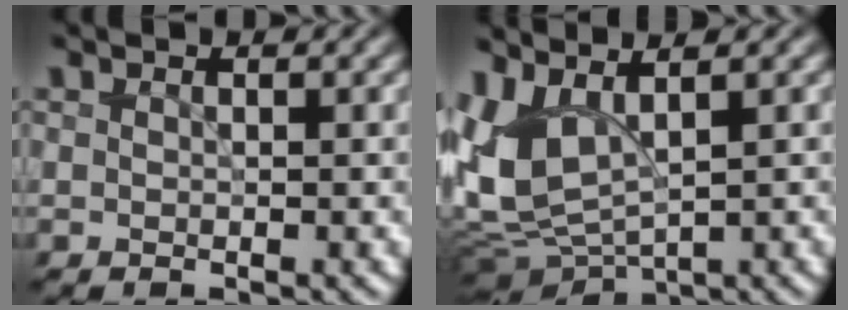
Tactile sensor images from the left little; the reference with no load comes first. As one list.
[{"total": 6.9, "force": [1.9, 3.4, 5.7], "torque": [-0.141, -0.001, 0.043]}]